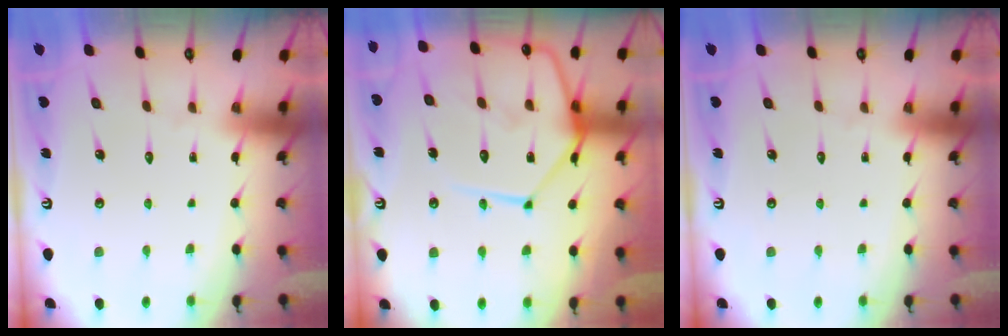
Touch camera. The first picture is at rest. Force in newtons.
{"total": 18.8, "press": 18.7, "slide": 2.0}
{"total": 0.0}